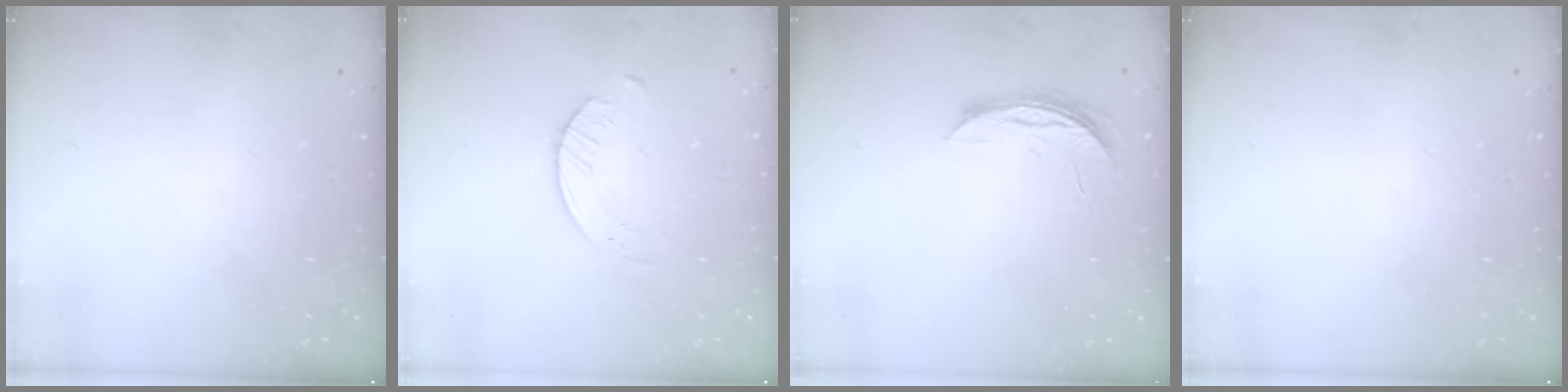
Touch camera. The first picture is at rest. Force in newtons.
{"total": 2.1, "press": 2.0, "slide": 0.3}
{"total": 4.2, "press": 4.2, "slide": 0.5}
{"total": 0.0}